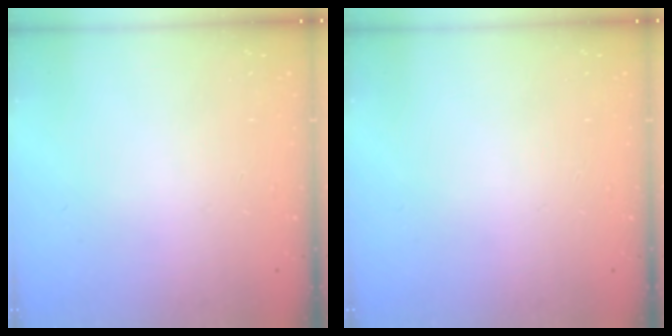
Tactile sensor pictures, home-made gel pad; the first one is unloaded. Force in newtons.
{"total": 0.0}